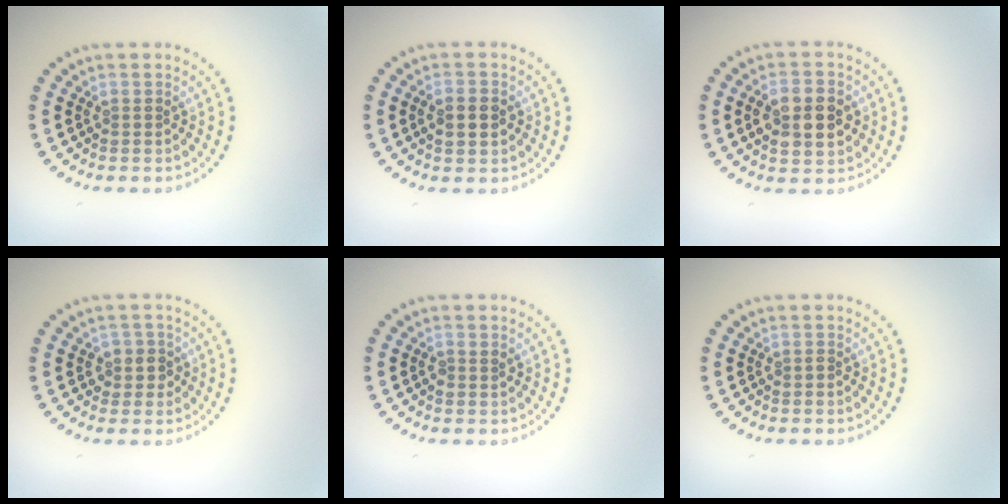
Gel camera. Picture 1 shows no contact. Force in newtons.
{"total": 2.4, "press": 2.4, "slide": 0.3}
{"total": 4.9, "press": 4.9, "slide": 0.2}
{"total": 1.8, "press": 1.7, "slide": 0.8}
{"total": 0.8, "press": 0.7, "slide": 0.2}
{"total": 0.7, "press": 0.6, "slide": 0.3}